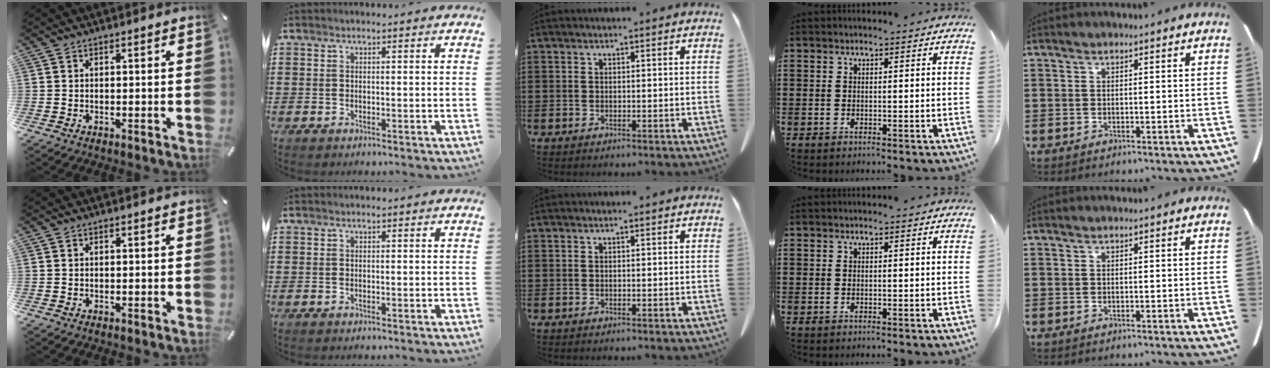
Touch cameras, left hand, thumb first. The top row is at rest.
{}